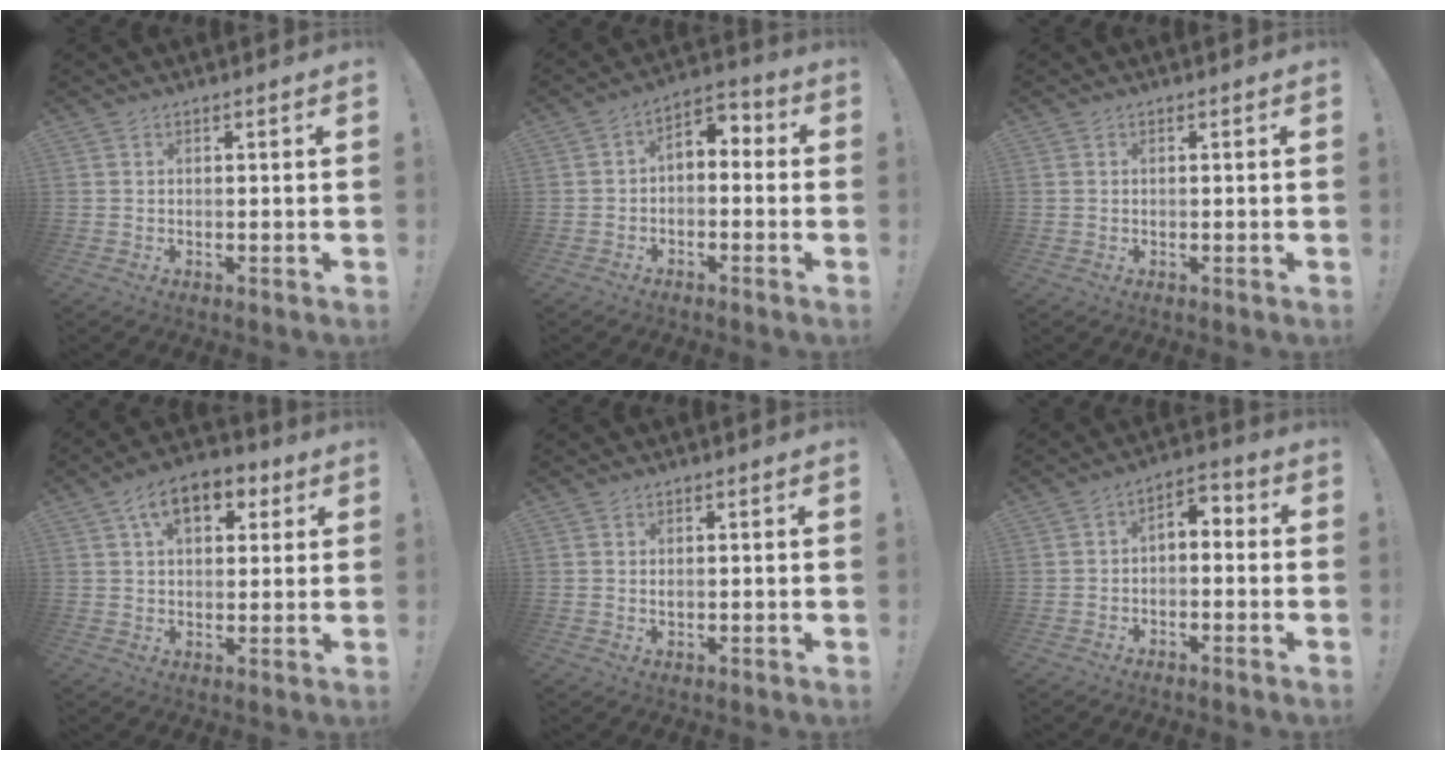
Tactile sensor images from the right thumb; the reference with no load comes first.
{"total": 4.7, "force": [-2.1, 3.2, 2.8], "torque": [-0.035, 0.018, -0.037]}
{"total": 0.0}
{"total": 10.8, "force": [4.9, 6.7, 6.9], "torque": [-0.100, -0.007, 0.087]}
{"total": 0.6, "force": [0.2, 0.5, 0.3], "torque": [0.002, -0.002, 0.003]}
{"total": 4.4, "force": [-1.9, 2.9, 2.7], "torque": [-0.035, 0.014, -0.036]}